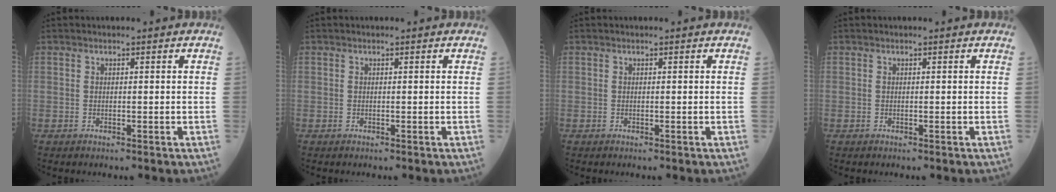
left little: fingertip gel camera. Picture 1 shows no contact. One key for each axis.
{"total": 0.0}
{"total": 0.0}
{"total": 0.0}